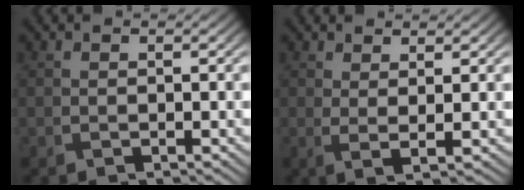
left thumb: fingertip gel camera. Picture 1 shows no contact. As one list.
[{"total": 2.6, "force": [1.1, 0.6, 2.3], "torque": [-0.044, -0.008, 0.021]}]